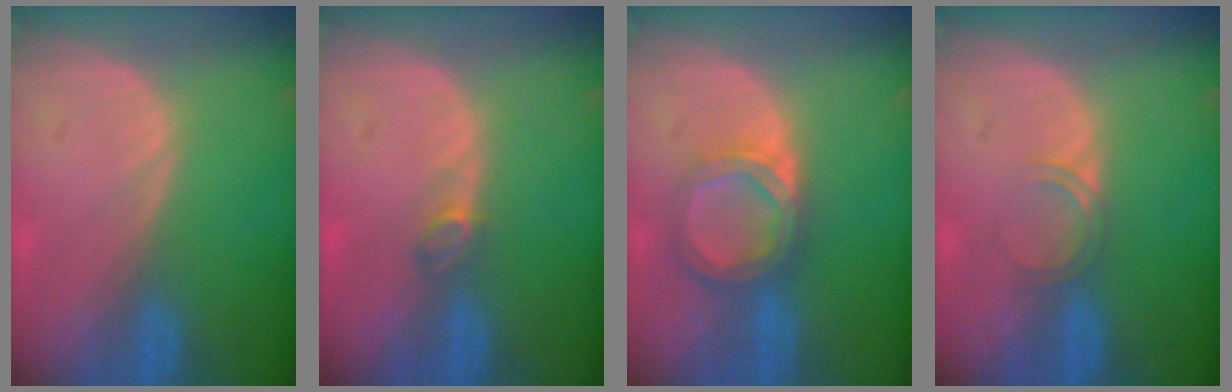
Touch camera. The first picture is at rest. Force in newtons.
{"total": 1.7, "press": 1.7, "slide": 0.4}
{"total": 5.6, "press": 5.2, "slide": 1.9}
{"total": 2.0, "press": 2.0, "slide": 0.2}